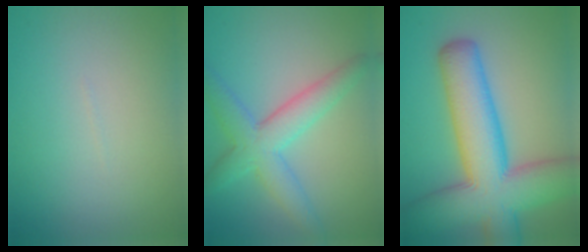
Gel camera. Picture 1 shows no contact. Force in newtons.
{"total": 5.1, "press": 5.1, "slide": 0.1}
{"total": 11.8, "press": 11.8, "slide": 0.6}